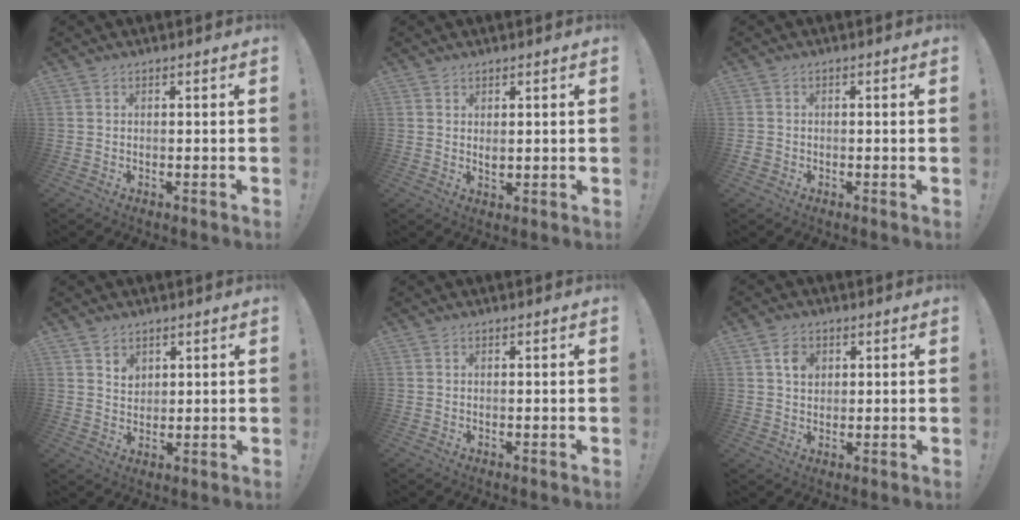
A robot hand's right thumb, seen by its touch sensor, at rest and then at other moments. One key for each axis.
{"total": 1.9, "fx": 1.0, "fy": 1.2, "fz": 1.2, "tx": -0.011, "ty": -0.007, "tz": 0.016}
{"total": 1.6, "fx": -0.6, "fy": 1.4, "fz": 0.6, "tx": -0.013, "ty": 0.005, "tz": -0.011}
{"total": 3.8, "fx": 2.6, "fy": 2.7, "fz": 0.7, "tx": 0.001, "ty": -0.021, "tz": 0.044}
{"total": 0.0}
{"total": 5.0, "fx": 1.9, "fy": 3.9, "fz": 2.6, "tx": -0.039, "ty": 0.001, "tz": 0.034}